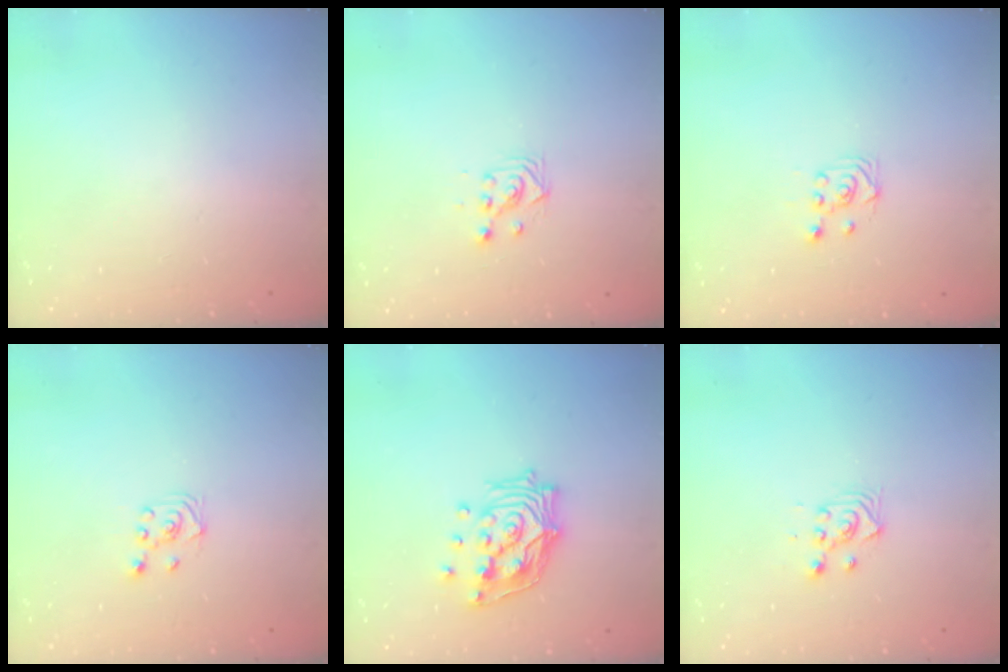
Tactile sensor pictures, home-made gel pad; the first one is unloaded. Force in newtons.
{"total": 2.9, "press": 2.9, "slide": 0.2}
{"total": 2.7, "press": 2.4, "slide": 1.3}
{"total": 2.3, "press": 2.2, "slide": 0.6}
{"total": 14.8, "press": 14.7, "slide": 2.0}
{"total": 3.6, "press": 3.4, "slide": 1.2}